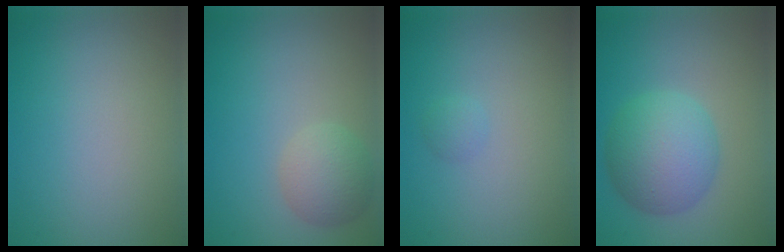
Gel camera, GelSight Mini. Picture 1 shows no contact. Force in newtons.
{"total": 3.2, "press": 3.2, "slide": 0.1}
{"total": 0.7, "press": 0.7, "slide": 0.1}
{"total": 6.5, "press": 6.5, "slide": 0.0}